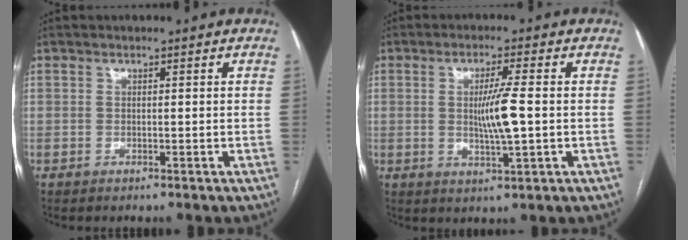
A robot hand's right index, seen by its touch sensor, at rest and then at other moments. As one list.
[{"total": 6.1, "force": [-0.1, 0.0, 6.1], "torque": [-0.112, -0.006, -0.001]}]